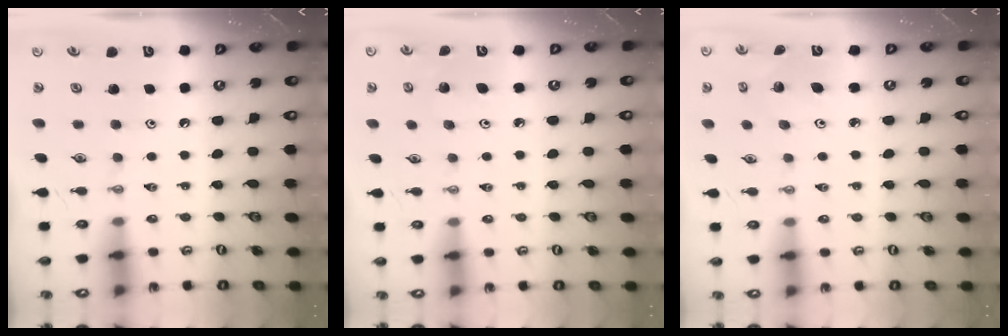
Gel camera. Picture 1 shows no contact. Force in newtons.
{"total": 3.8, "press": 3.8, "slide": 0.3}
{"total": 2.8, "press": 2.8, "slide": 0.2}